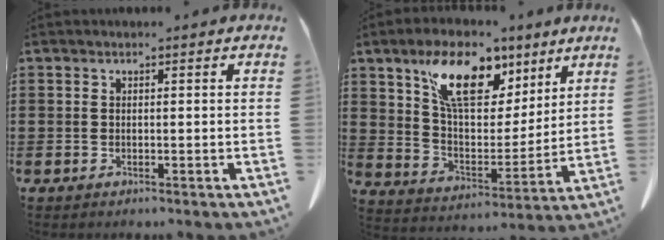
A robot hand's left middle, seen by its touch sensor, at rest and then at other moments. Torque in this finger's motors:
{"motor_torque": [0.58, 0.31, 0.75, 0.21]}